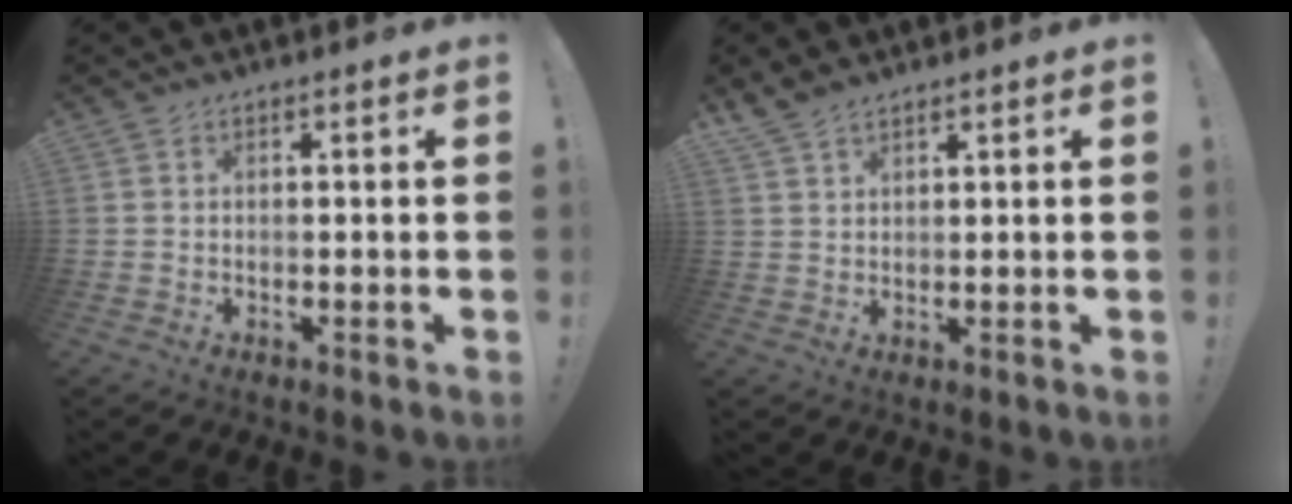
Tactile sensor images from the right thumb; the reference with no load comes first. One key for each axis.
{"total": 4.2, "fx": 3.6, "fy": 1.2, "fz": 1.6, "tx": -0.029, "ty": -0.018, "tz": 0.070}